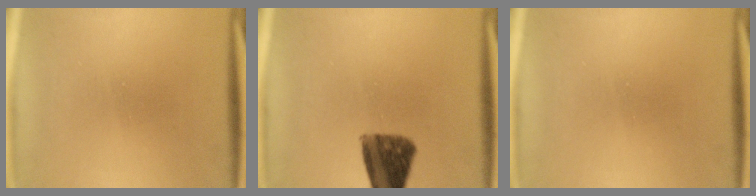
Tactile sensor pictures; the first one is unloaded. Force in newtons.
{"total": 10.4}
{"total": 0.0}